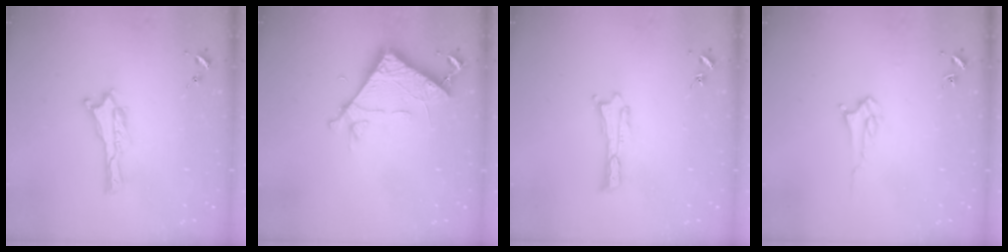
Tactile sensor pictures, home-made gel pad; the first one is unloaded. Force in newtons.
{"total": 7.3, "press": 7.3, "slide": 0.6}
{"total": 0.0}
{"total": 2.8, "press": 2.8, "slide": 0.4}